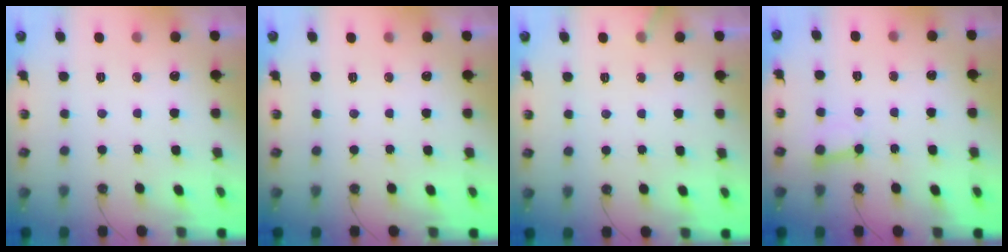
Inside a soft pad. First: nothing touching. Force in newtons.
{"total": 0.0}
{"total": 2.4, "press": 2.4, "slide": 0.2}
{"total": 5.0, "press": 5.0, "slide": 0.5}